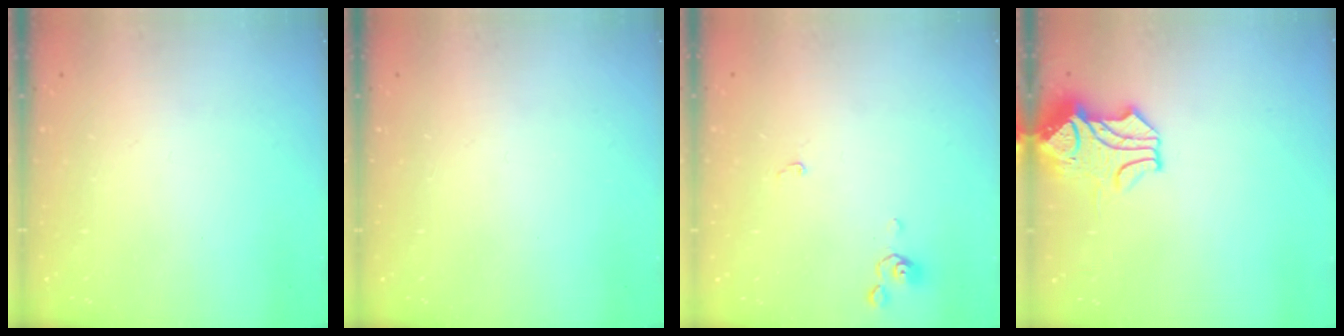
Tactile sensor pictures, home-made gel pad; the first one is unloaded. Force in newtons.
{"total": 0.0}
{"total": 0.7, "press": 0.6, "slide": 0.3}
{"total": 1.5, "press": 0.8, "slide": 1.3}